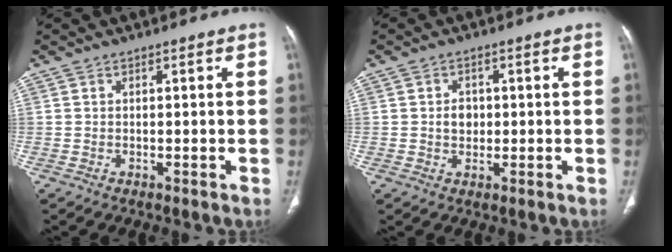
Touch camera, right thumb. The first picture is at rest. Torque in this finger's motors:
{"motor_torque": [-0.21, 0.41, 0.39, -0.23, -0.02]}